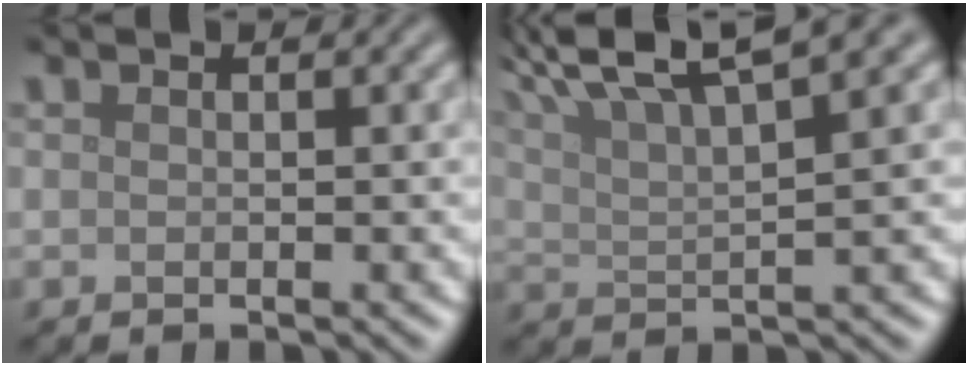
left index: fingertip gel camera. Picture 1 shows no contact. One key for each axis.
{"total": 7.3, "fx": 5.0, "fy": 1.3, "fz": 5.0, "tx": -0.087, "ty": 0.019, "tz": 0.086}